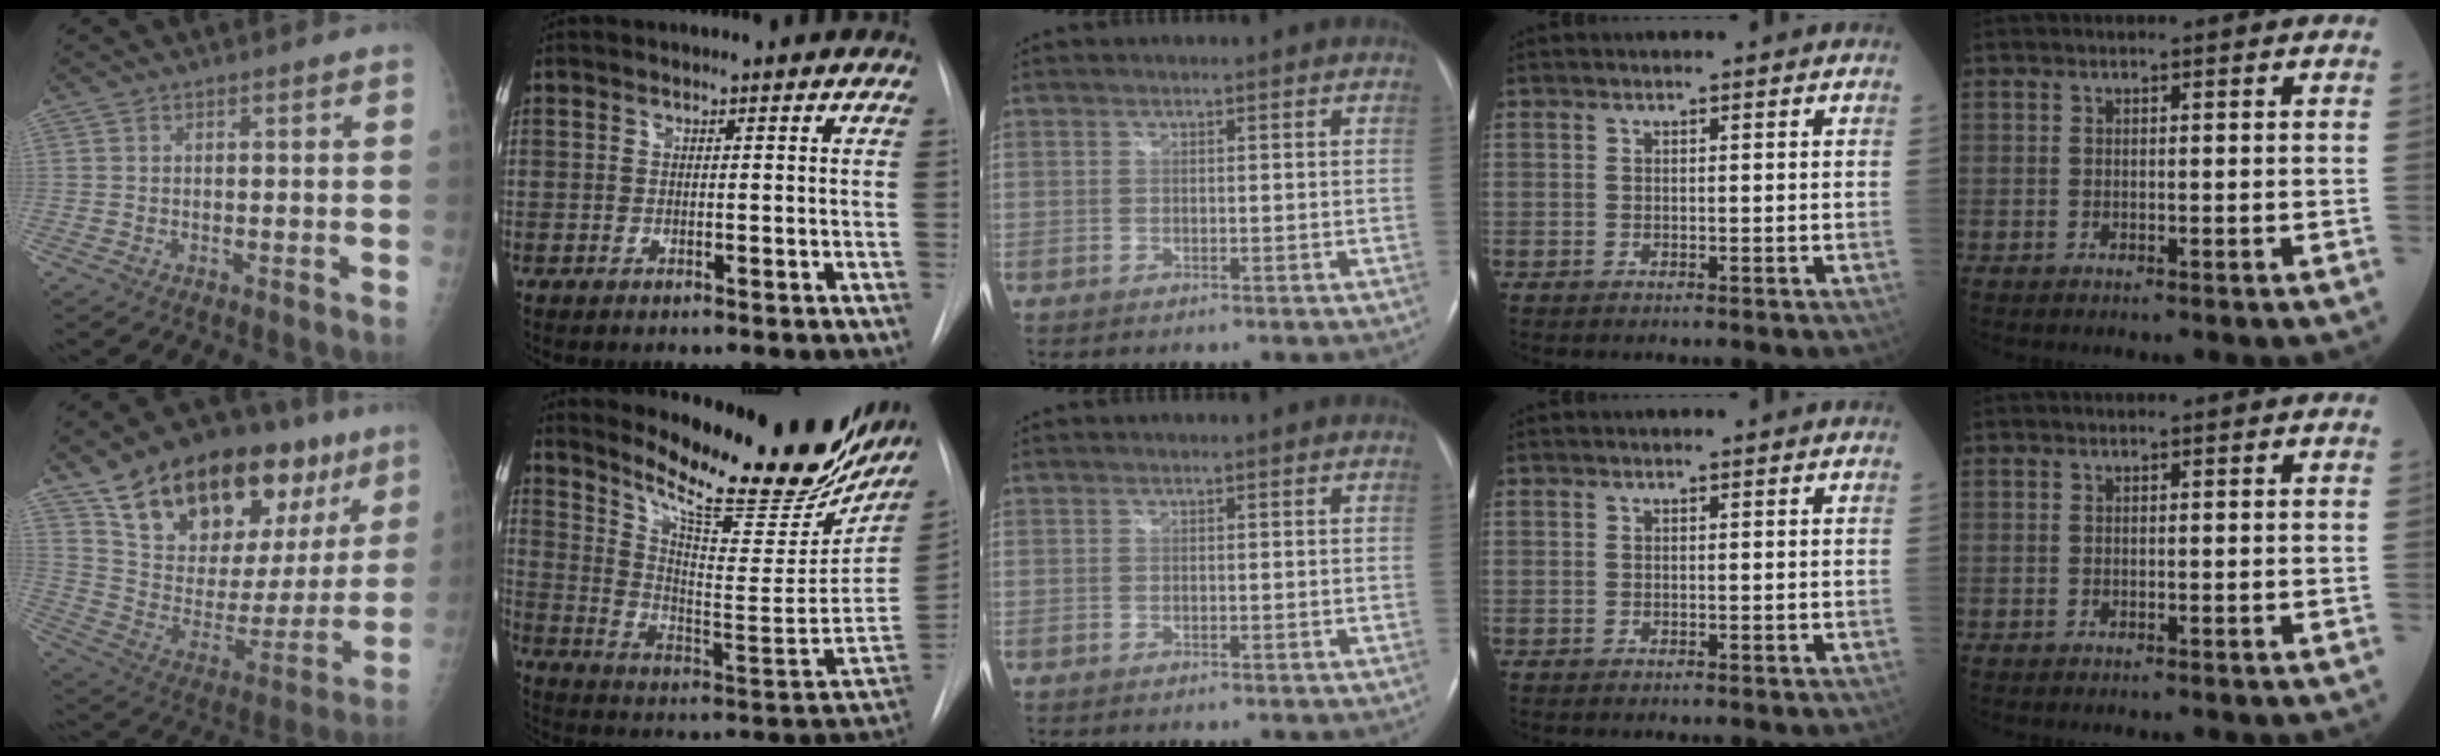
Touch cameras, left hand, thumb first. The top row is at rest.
{"thumb": {"total": 29.3, "force": [16.9, 14.4, 19.2], "torque": [-0.263, -0.024, 0.276]}, "index": {"total": 25.4, "force": [21.1, 5.8, 12.9], "torque": [-0.196, -0.059, 0.290]}}